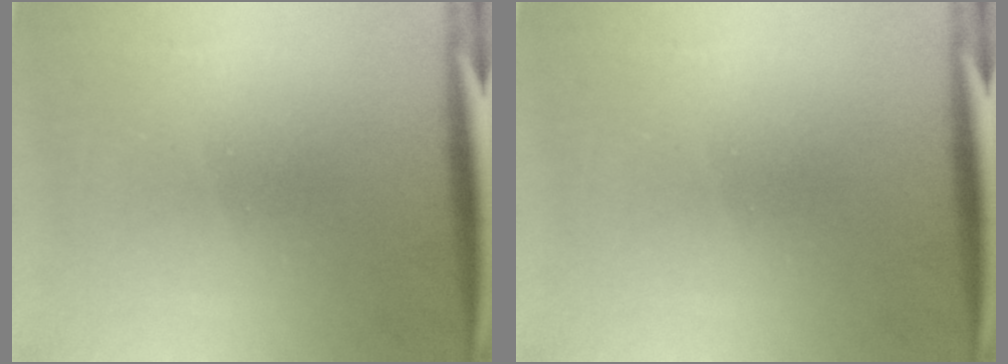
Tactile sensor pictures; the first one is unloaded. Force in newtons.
{"total": 0.0}